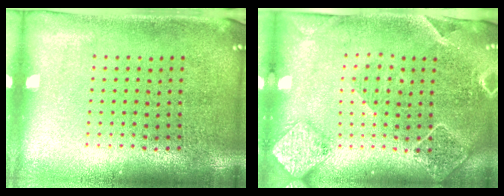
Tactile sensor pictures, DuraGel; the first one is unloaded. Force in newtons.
{"total": 2.0, "press": 1.9, "slide": 0.7}